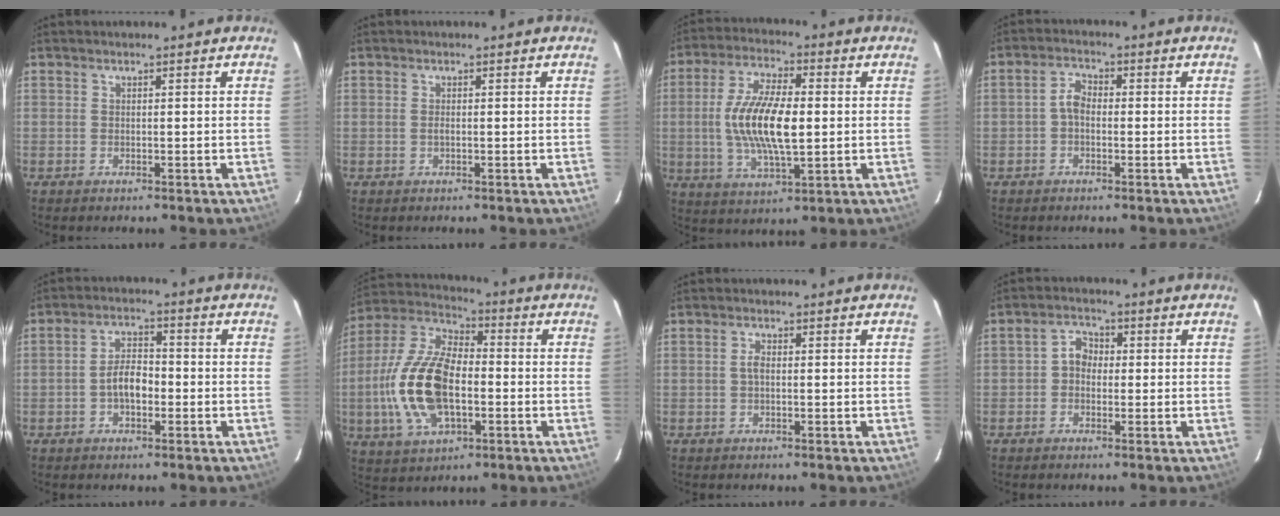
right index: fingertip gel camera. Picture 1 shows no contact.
{"total": 0.6, "force": [-0.2, 0.2, 0.5], "torque": [-0.011, -0.001, -0.005]}
{"total": 13.7, "force": [-0.1, 4.5, 12.9], "torque": [-0.257, 0.000, -0.001]}
{"total": 2.6, "force": [-0.8, 1.6, 1.9], "torque": [-0.038, 0.009, -0.018]}
{"total": 5.1, "force": [-1.6, 2.5, 4.1], "torque": [-0.079, 0.010, -0.027]}
{"total": 18.1, "force": [-3.1, 9.2, 15.3], "torque": [-0.331, 0.003, -0.058]}
{"total": 1.3, "force": [-0.2, 0.4, 1.2], "torque": [-0.025, 0.004, -0.005]}
{"total": 3.2, "force": [-0.5, 2.6, 1.8], "torque": [-0.032, 0.012, -0.013]}